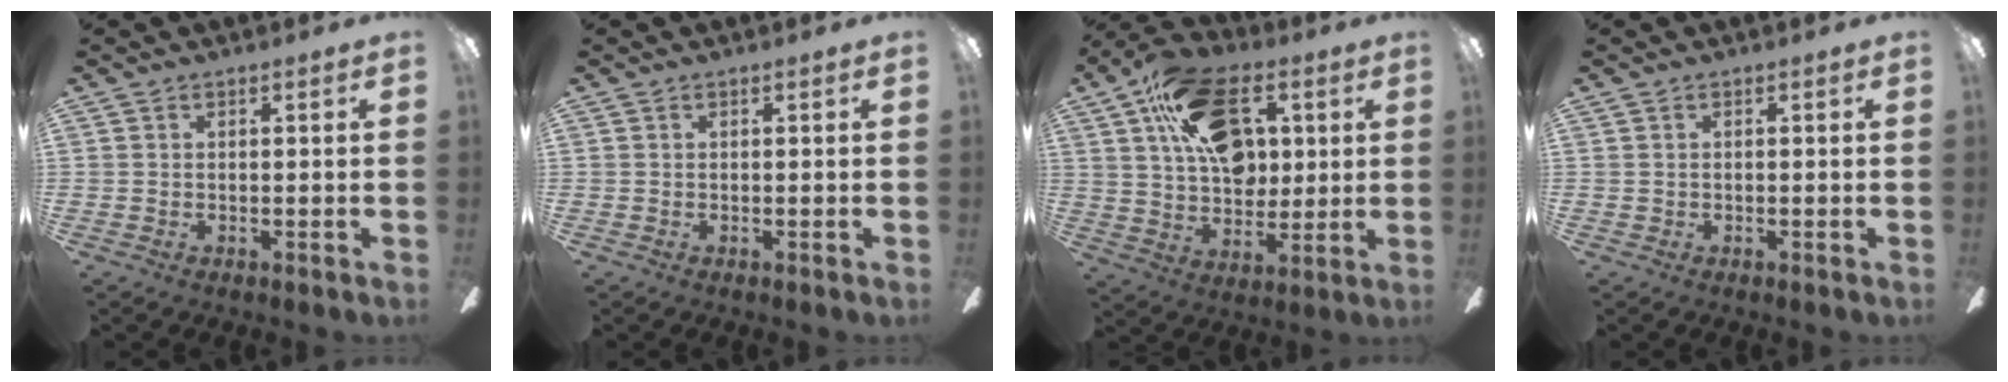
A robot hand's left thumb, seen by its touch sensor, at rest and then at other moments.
{"total": 0.0}
{"total": 21.1, "force": [8.1, 13.7, 13.9], "torque": [-0.210, -0.007, 0.150]}
{"total": 0.0}